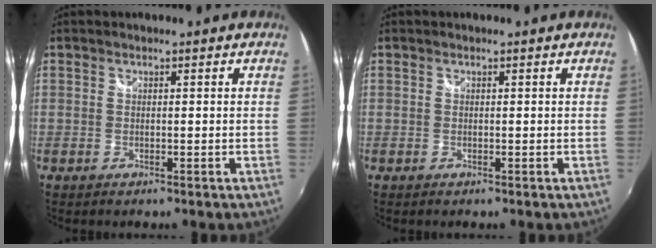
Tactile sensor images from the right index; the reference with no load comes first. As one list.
[{"total": 0.0}]